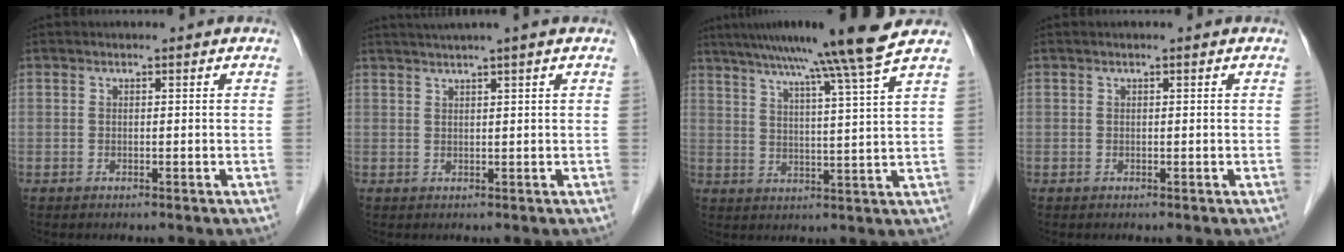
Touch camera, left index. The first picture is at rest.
{"total": 4.7, "force": [3.7, -1.2, 2.7], "torque": [-0.040, 0.021, 0.063]}
{"total": 14.4, "force": [11.2, -2.8, 8.5], "torque": [-0.135, -0.006, 0.151]}
{"total": 0.0}